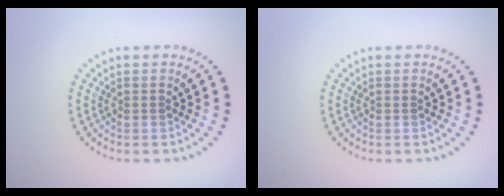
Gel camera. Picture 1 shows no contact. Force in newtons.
{"total": 0.0}